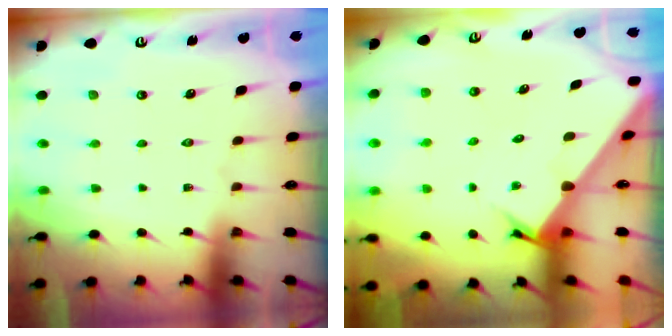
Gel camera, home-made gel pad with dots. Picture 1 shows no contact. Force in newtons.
{"total": 2.8, "press": 2.8, "slide": 0.3}